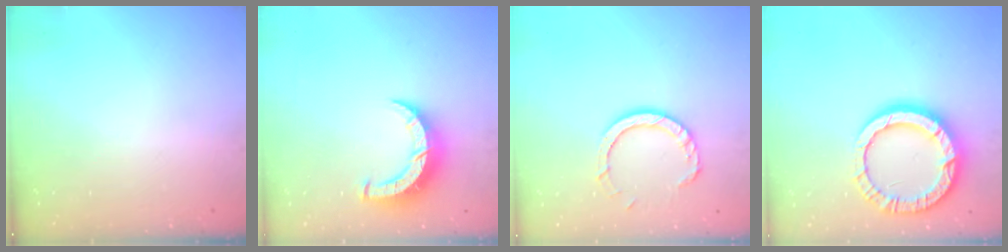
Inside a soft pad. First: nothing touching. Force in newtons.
{"total": 8.6, "press": 8.5, "slide": 0.7}
{"total": 8.9, "press": 8.8, "slide": 1.2}
{"total": 19.2, "press": 19.1, "slide": 1.9}